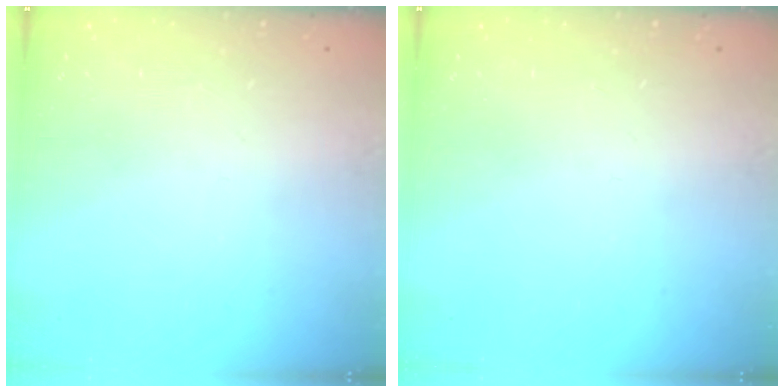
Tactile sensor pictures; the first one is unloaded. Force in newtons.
{"total": 0.0}